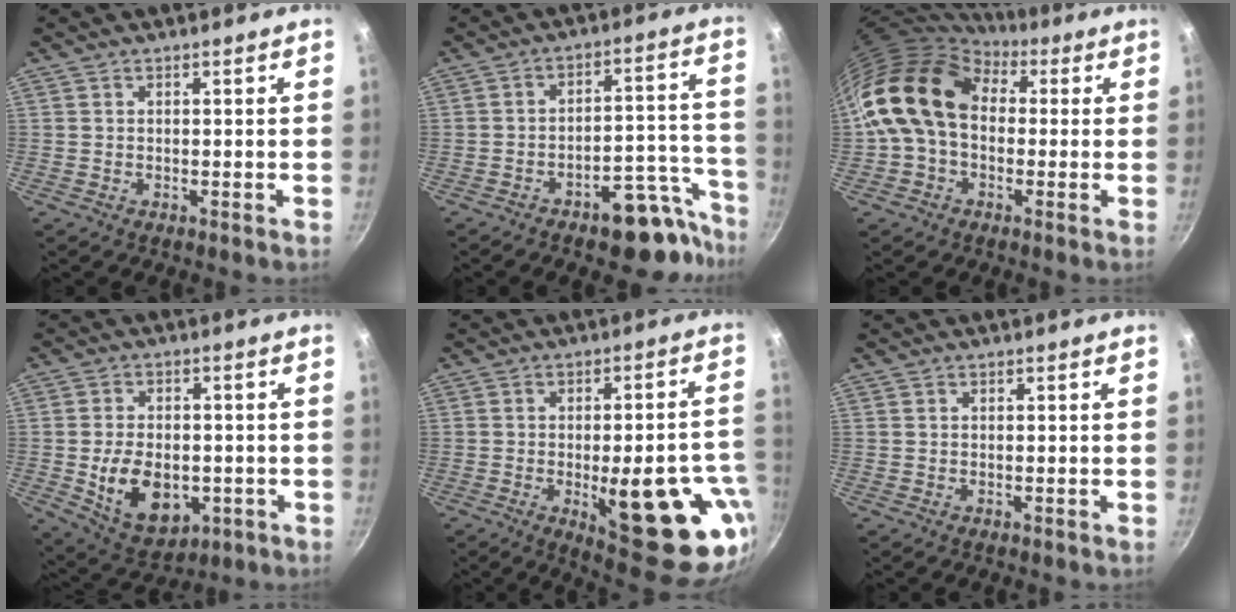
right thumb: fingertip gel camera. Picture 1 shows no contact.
{"total": 13.2, "force": [-9.4, 5.6, 7.4], "torque": [-0.023, 0.102, -0.130]}
{"total": 15.7, "force": [2.0, 11.4, 10.6], "torque": [-0.169, 0.028, 0.018]}
{"total": 12.8, "force": [-2.5, 8.5, 9.3], "torque": [-0.132, -0.002, -0.020]}
{"total": 23.8, "force": [-6.8, 9.0, 21.0], "torque": [-0.215, 0.009, -0.073]}
{"total": 0.0}